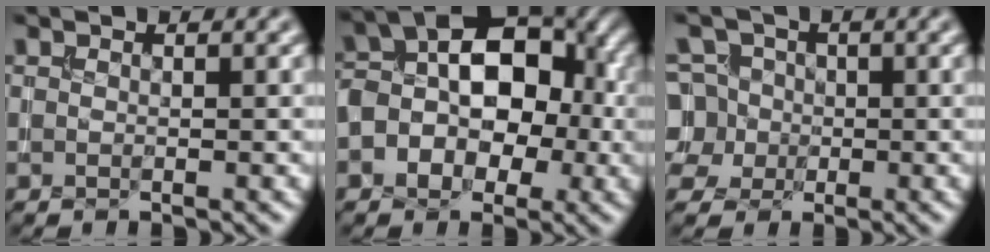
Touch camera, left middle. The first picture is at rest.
{"total": 8.5, "force": [-0.5, 5.7, 6.3], "torque": [-0.067, 0.033, -0.028]}
{"total": 6.0, "force": [-0.1, 5.6, 2.3], "torque": [-0.044, 0.037, -0.031]}